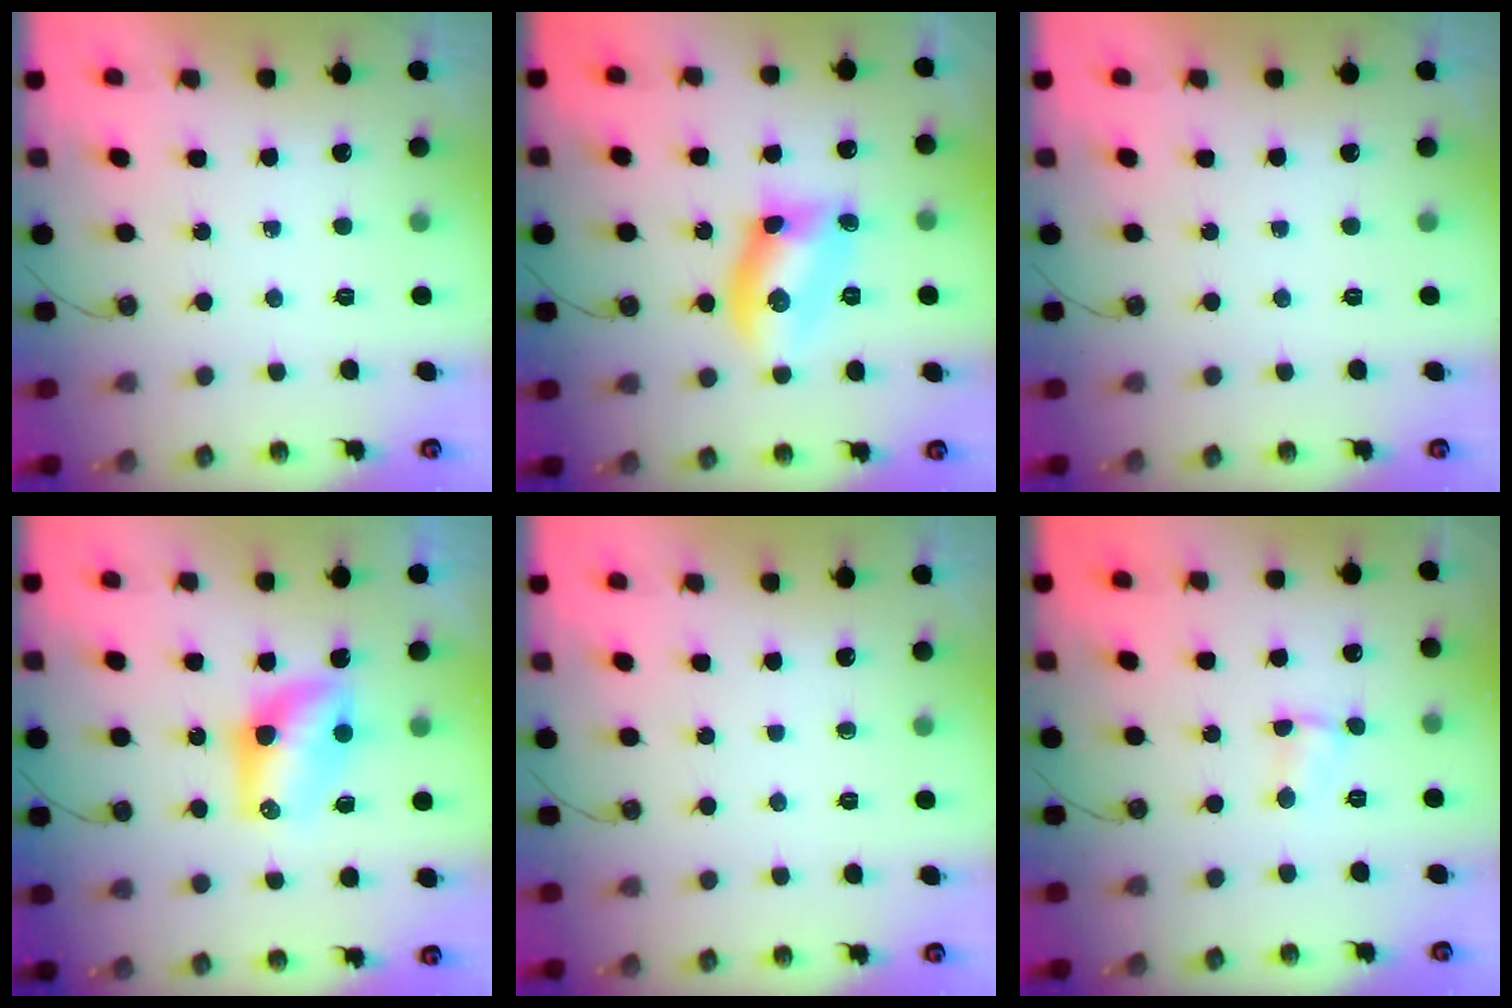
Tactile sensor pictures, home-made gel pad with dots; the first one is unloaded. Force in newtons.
{"total": 10.8, "press": 10.8, "slide": 0.6}
{"total": 0.0}
{"total": 9.7, "press": 8.8, "slide": 4.1}
{"total": 0.0}
{"total": 1.7, "press": 1.7, "slide": 0.2}